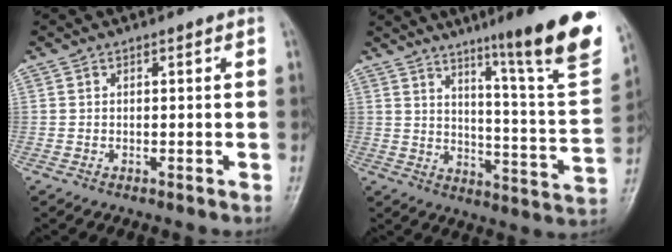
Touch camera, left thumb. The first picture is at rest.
{"total": 19.3, "force": [12.2, 1.4, 14.9], "torque": [-0.173, -0.077, 0.177]}